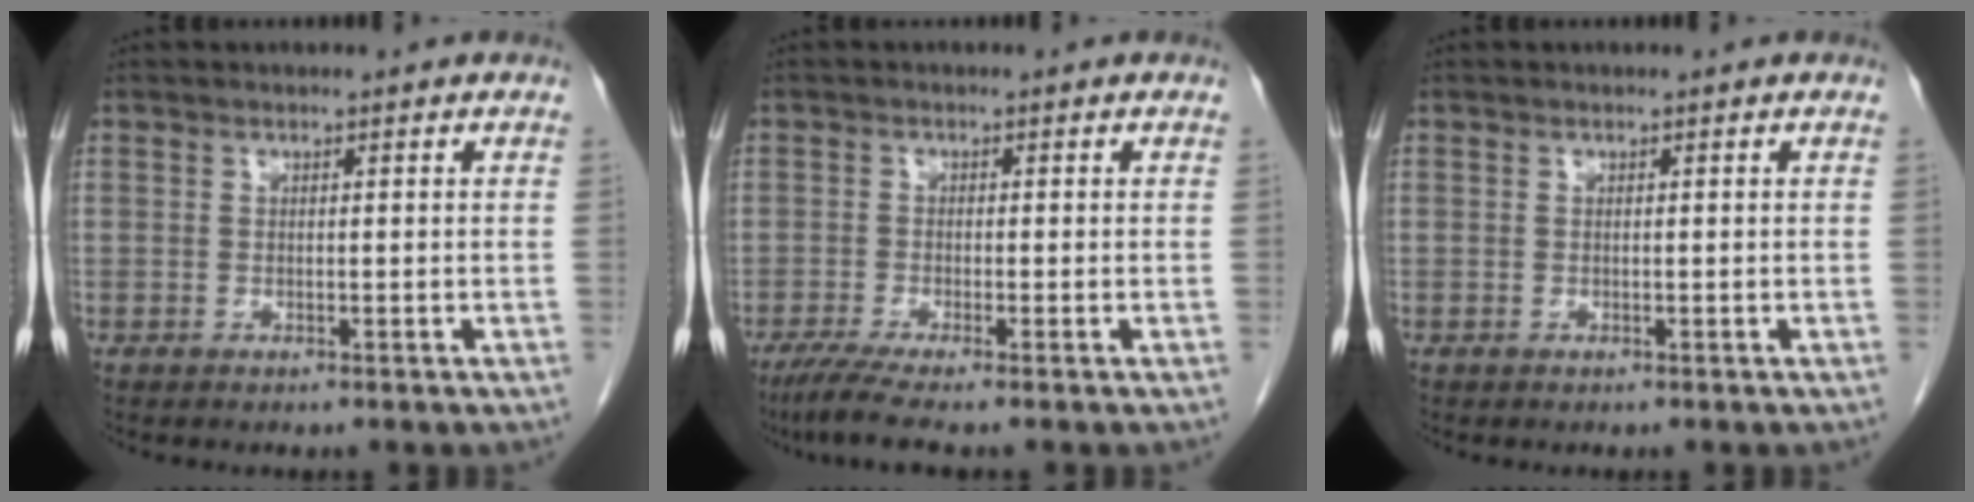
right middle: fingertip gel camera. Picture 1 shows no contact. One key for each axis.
{"total": 4.5, "fx": -3.4, "fy": -0.3, "fz": 3.0, "tx": -0.059, "ty": -0.014, "tz": -0.066}
{"total": 0.0}